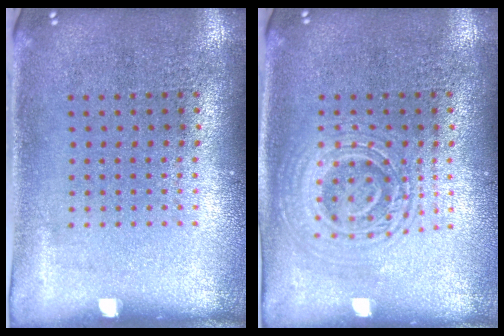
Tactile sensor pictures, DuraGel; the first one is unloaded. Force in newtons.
{"total": 2.1, "press": 2.1, "slide": 0.4}